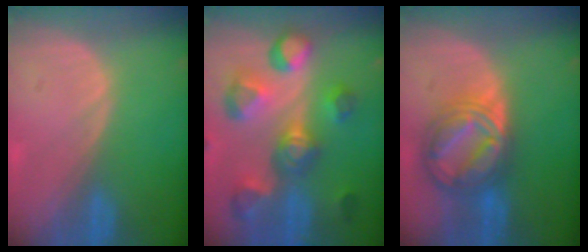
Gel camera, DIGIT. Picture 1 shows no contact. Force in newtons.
{"total": 11.1, "press": 9.9, "slide": 5.0}
{"total": 9.0, "press": 9.0, "slide": 0.6}